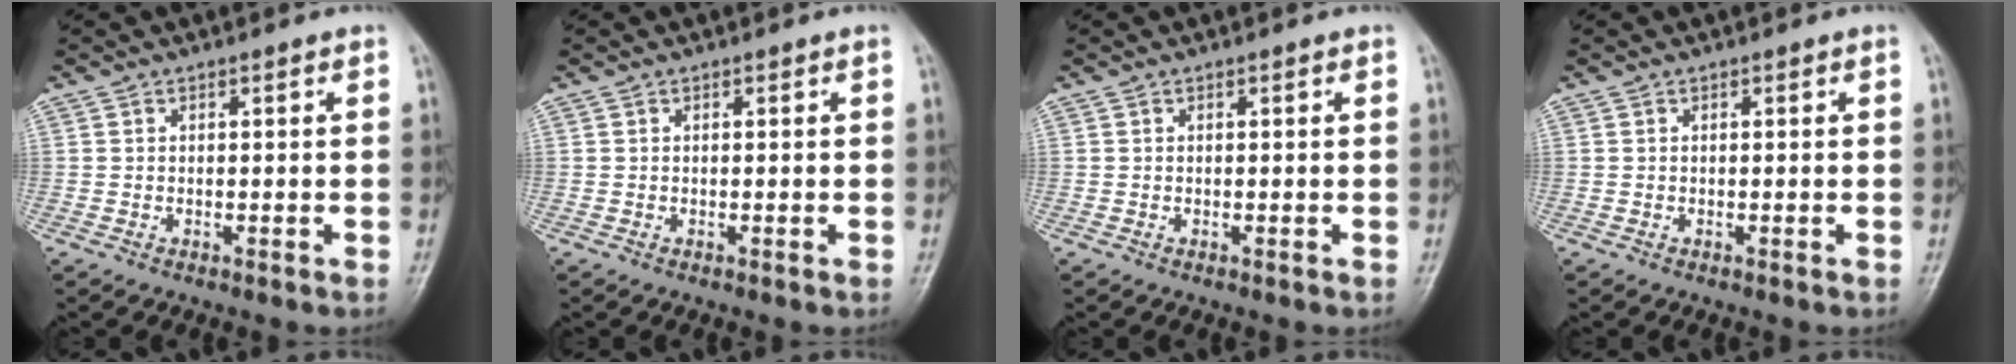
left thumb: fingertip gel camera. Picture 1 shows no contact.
{"total": 0.0}
{"total": 0.0}
{"total": 0.0}